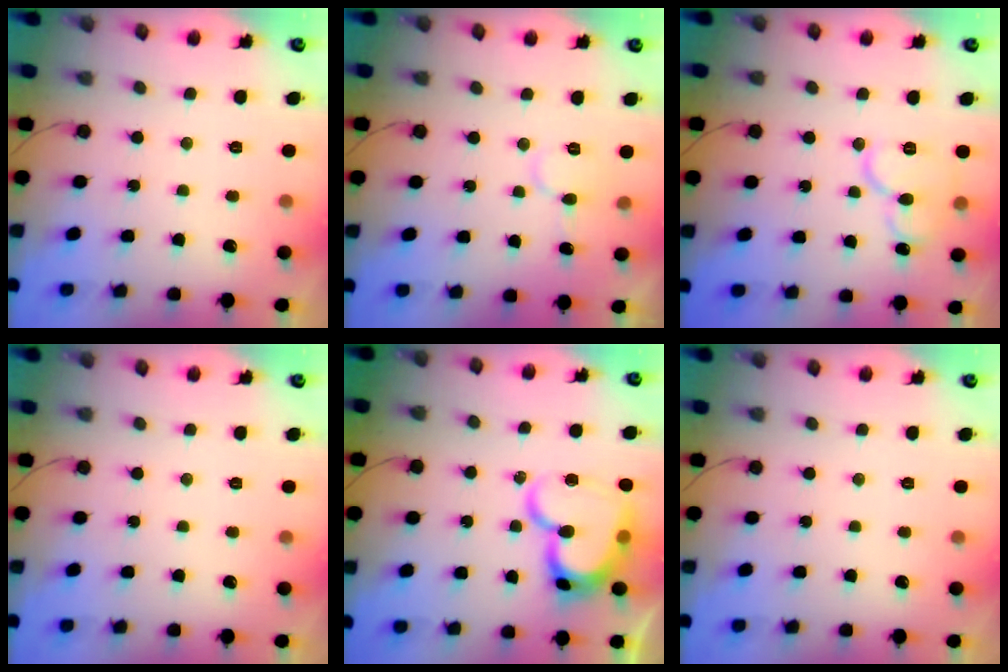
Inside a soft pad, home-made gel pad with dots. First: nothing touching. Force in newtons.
{"total": 6.1, "press": 6.1, "slide": 0.2}
{"total": 10.3, "press": 10.2, "slide": 1.2}
{"total": 0.0}
{"total": 17.1, "press": 17.0, "slide": 1.5}
{"total": 0.0}